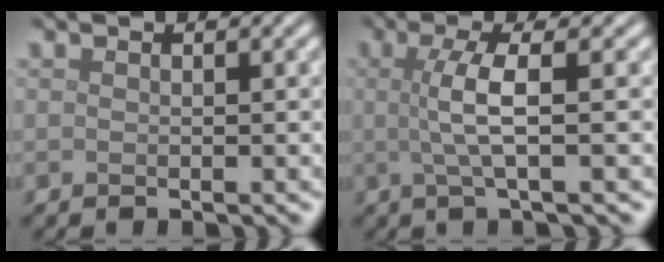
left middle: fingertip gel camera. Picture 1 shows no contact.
{"total": 3.7, "force": [0.2, 0.8, 3.6], "torque": [-0.070, 0.003, 0.001]}